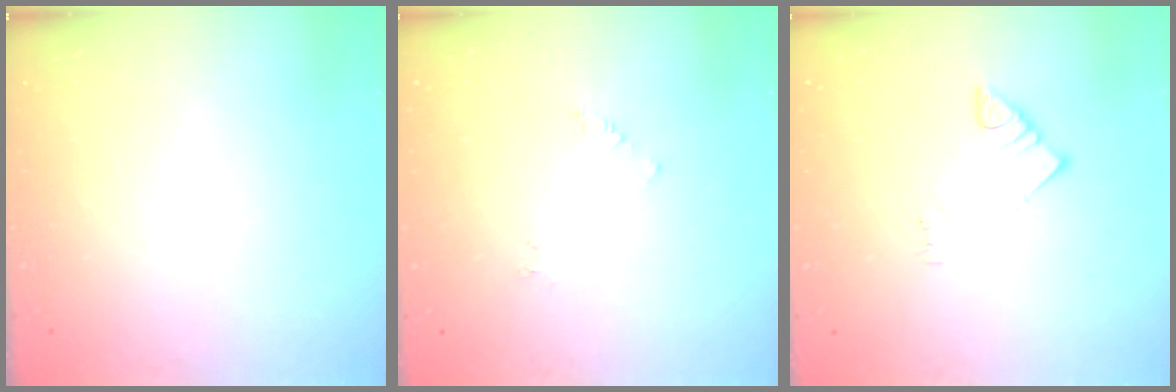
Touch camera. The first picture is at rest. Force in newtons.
{"total": 2.2, "press": 2.2, "slide": 0.2}
{"total": 2.5, "press": 2.4, "slide": 0.4}